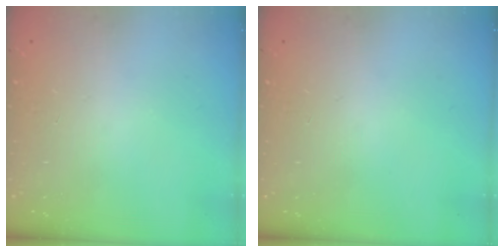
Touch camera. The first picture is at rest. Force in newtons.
{"total": 0.0}